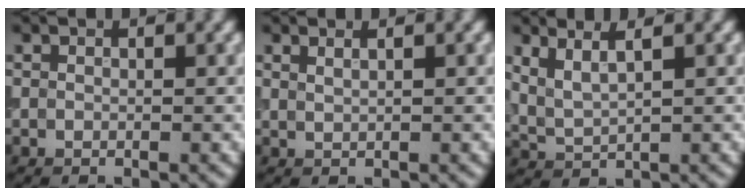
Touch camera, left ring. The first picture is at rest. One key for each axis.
{"total": 1.5, "fx": 1.0, "fy": 0.7, "fz": 0.9, "tx": -0.002, "ty": -0.003, "tz": 0.006}
{"total": 2.5, "fx": 1.6, "fy": 0.6, "fz": 1.9, "tx": -0.042, "ty": 0.000, "tz": 0.040}